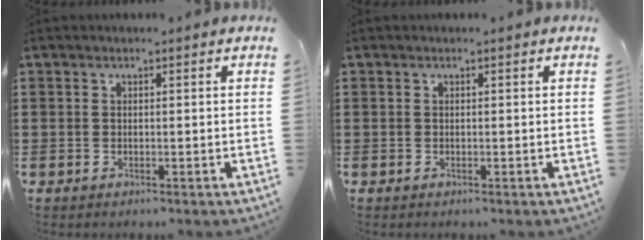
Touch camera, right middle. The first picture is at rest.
{"total": 0.0}